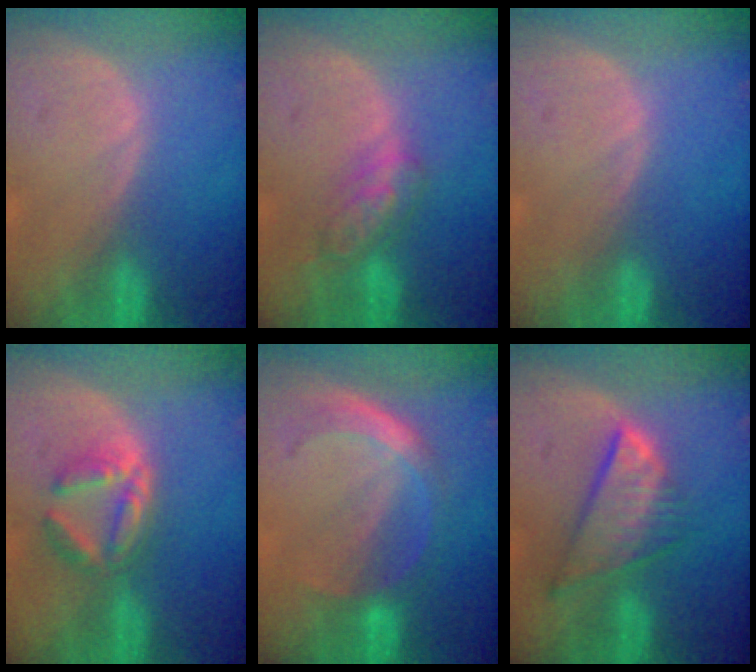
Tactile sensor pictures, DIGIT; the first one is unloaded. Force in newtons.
{"total": 5.2, "press": 5.1, "slide": 0.8}
{"total": 0.0}
{"total": 5.3, "press": 5.2, "slide": 0.8}
{"total": 5.7, "press": 5.2, "slide": 2.5}
{"total": 8.4, "press": 7.2, "slide": 4.3}